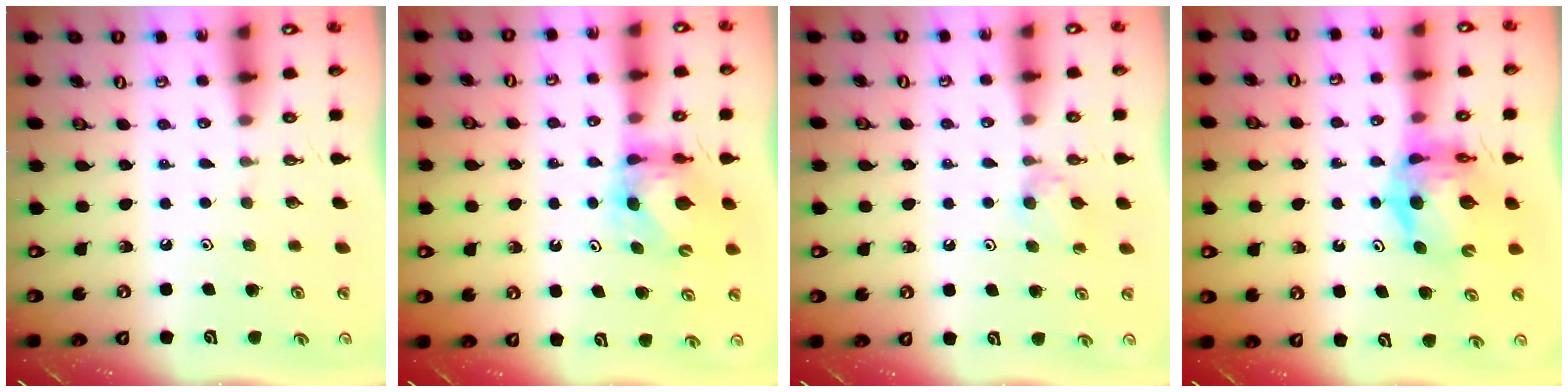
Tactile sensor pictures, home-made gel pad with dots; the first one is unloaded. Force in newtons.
{"total": 5.6, "press": 5.6, "slide": 0.4}
{"total": 5.0, "press": 4.9, "slide": 0.8}
{"total": 9.8, "press": 9.8, "slide": 1.1}